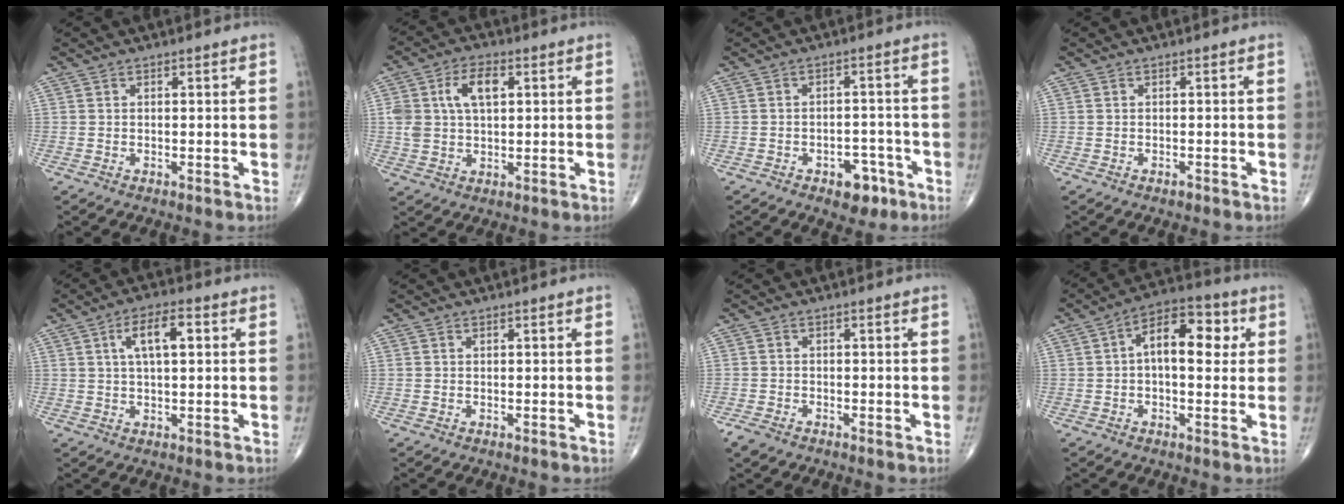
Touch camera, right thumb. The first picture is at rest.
{"total": 8.7, "force": [2.3, 5.0, 6.7], "torque": [-0.121, 0.010, 0.045]}
{"total": 6.0, "force": [-3.4, 3.7, 3.3], "torque": [-0.018, 0.028, -0.042]}
{"total": 0.5, "force": [-0.4, 0.2, 0.2], "torque": [-0.003, 0.000, -0.008]}
{"total": 9.7, "force": [2.6, 3.9, 8.4], "torque": [-0.134, 0.010, 0.038]}
{"total": 0.0}
{"total": 2.1, "force": [-1.5, 1.0, 1.1], "torque": [-0.026, -0.003, -0.029]}
{"total": 11.3, "force": [1.9, 6.0, 9.4], "torque": [-0.121, 0.024, 0.018]}